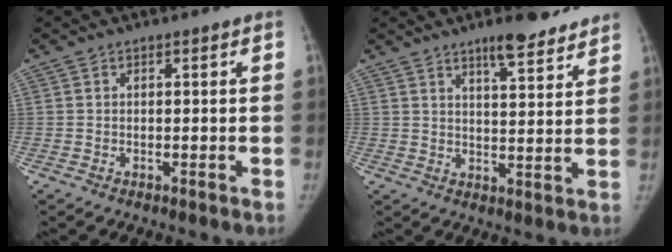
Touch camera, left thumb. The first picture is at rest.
{"total": 8.8, "force": [6.6, 2.0, 5.3], "torque": [-0.055, -0.041, 0.098]}